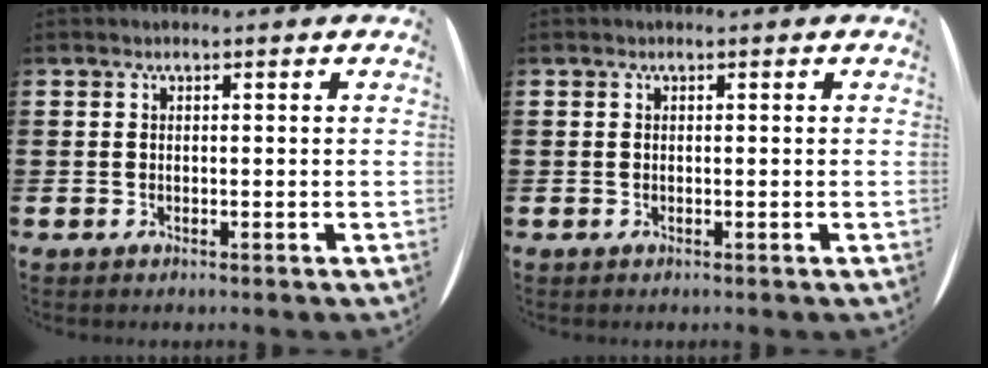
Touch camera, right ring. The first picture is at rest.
{"total": 0.0}